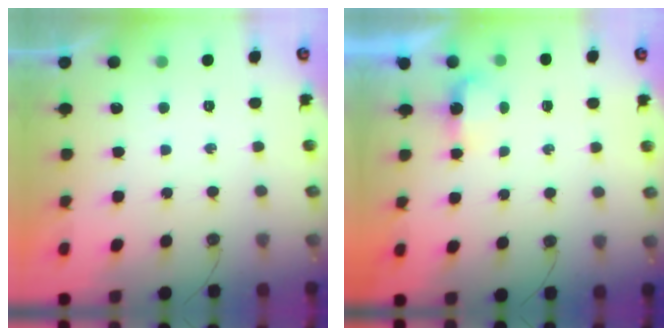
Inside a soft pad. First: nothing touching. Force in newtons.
{"total": 3.0, "press": 2.9, "slide": 0.6}